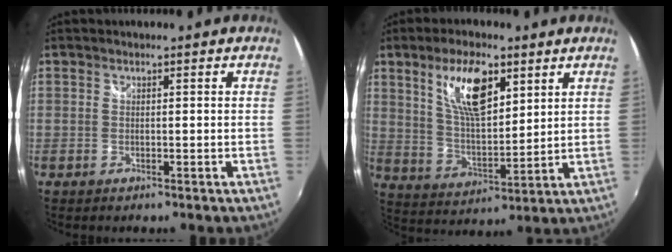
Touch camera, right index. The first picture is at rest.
{"total": 12.5, "force": [6.2, 4.9, 9.7], "torque": [-0.172, 0.008, 0.121]}